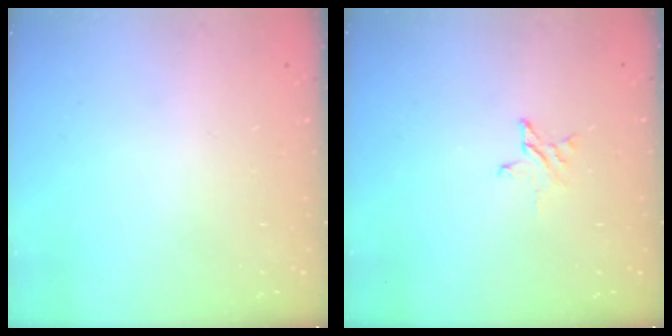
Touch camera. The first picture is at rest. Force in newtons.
{"total": 3.0, "press": 3.0, "slide": 0.3}